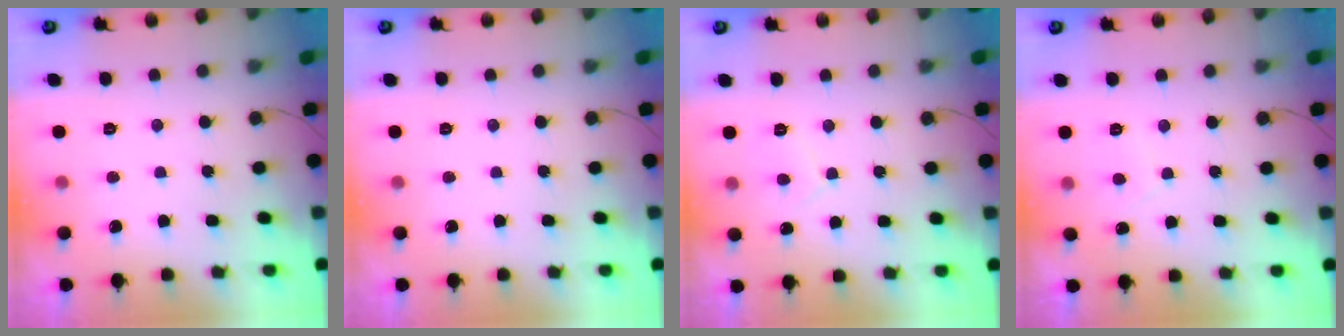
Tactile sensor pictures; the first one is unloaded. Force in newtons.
{"total": 0.0}
{"total": 5.5, "press": 5.5, "slide": 0.6}
{"total": 2.6, "press": 2.5, "slide": 0.6}